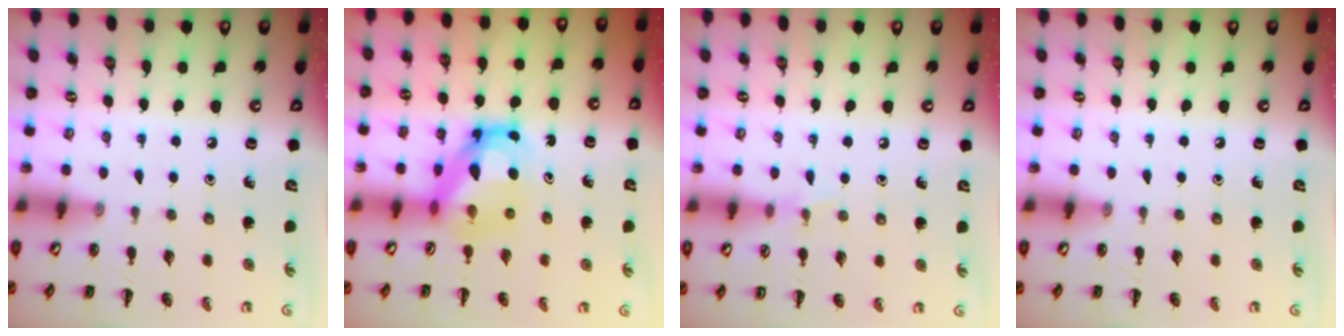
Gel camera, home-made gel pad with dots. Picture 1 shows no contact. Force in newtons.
{"total": 6.4, "press": 6.2, "slide": 1.5}
{"total": 3.8, "press": 3.6, "slide": 1.4}
{"total": 0.0}